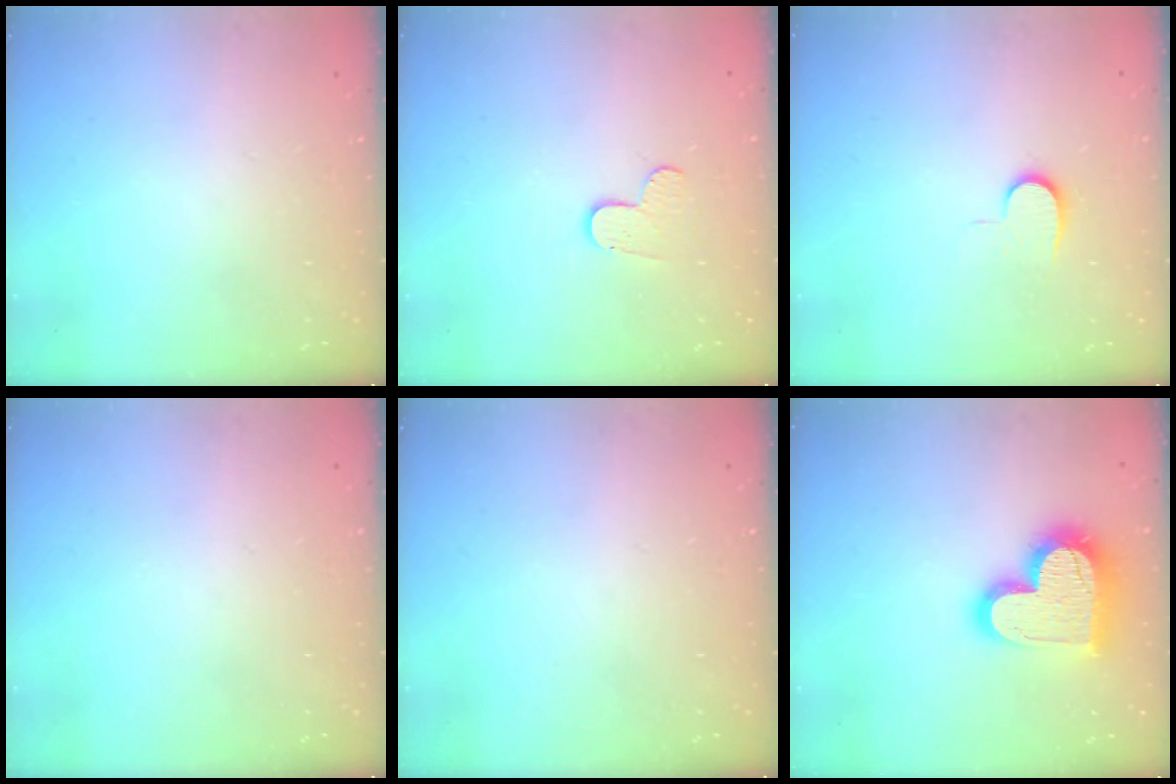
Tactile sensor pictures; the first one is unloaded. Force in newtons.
{"total": 3.3, "press": 3.3, "slide": 0.3}
{"total": 6.4, "press": 6.3, "slide": 0.7}
{"total": 0.0}
{"total": 0.0}
{"total": 20.0, "press": 19.9, "slide": 1.4}